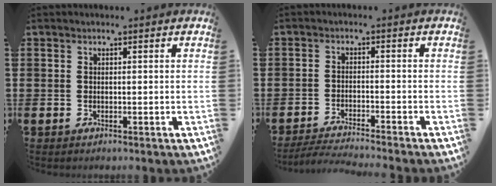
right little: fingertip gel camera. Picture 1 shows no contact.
{"total": 2.8, "force": [-2.6, -0.3, 0.8], "torque": [-0.012, 0.001, -0.052]}